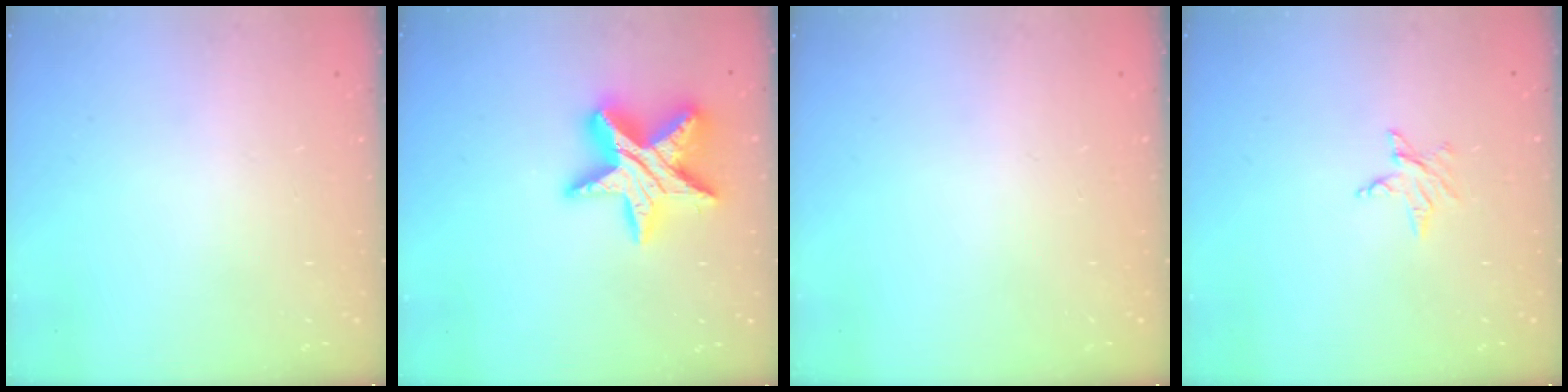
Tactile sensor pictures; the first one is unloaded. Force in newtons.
{"total": 17.3, "press": 17.3, "slide": 1.2}
{"total": 0.0}
{"total": 3.5, "press": 3.5, "slide": 0.3}